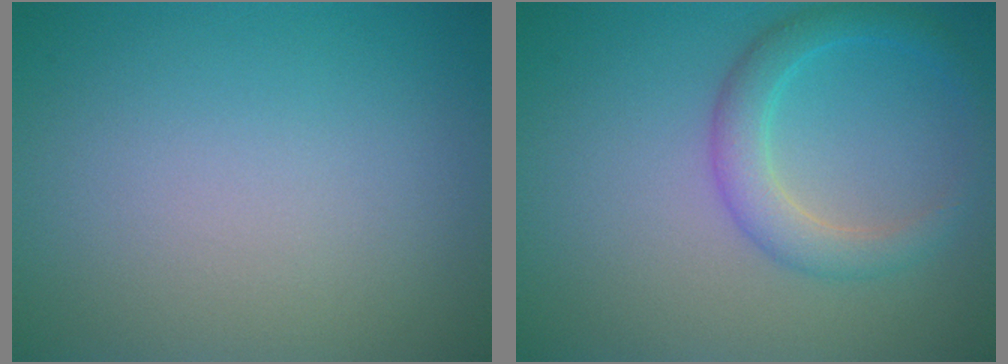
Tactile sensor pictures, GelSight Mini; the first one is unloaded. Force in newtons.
{"total": 3.2, "press": 3.2, "slide": 0.2}